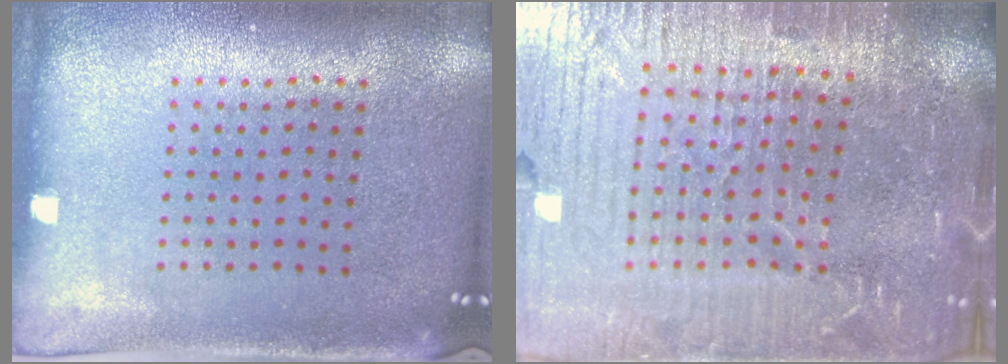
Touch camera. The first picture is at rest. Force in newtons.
{"total": 7.0, "press": 6.1, "slide": 3.5}